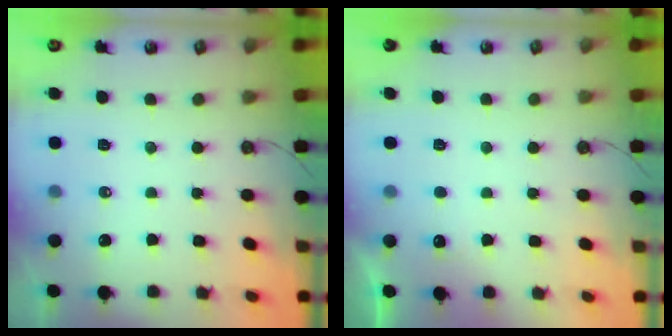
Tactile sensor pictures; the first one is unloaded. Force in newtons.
{"total": 1.2, "press": 0.9, "slide": 0.8}